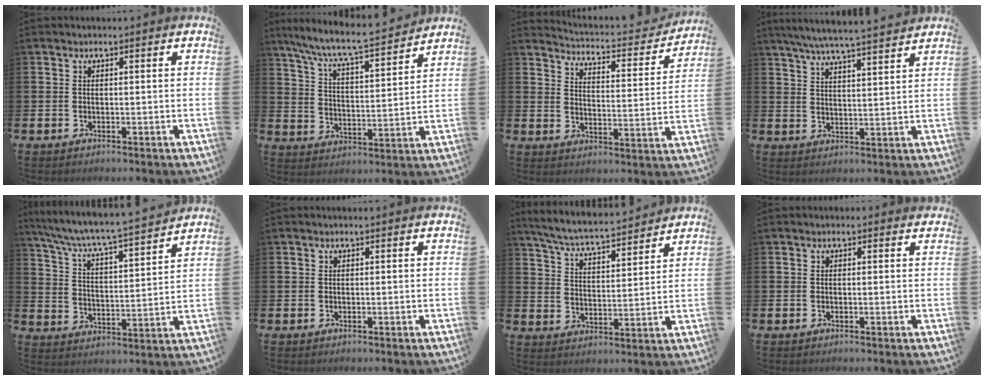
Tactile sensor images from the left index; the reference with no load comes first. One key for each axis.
{"total": 8.2, "fx": 7.6, "fy": 0.4, "fz": 3.0, "tx": -0.086, "ty": -0.059, "tz": 0.128}
{"total": 3.9, "fx": 3.8, "fy": 0.6, "fz": 0.7, "tx": -0.028, "ty": -0.039, "tz": 0.055}
{"total": 6.3, "fx": 6.0, "fy": -0.2, "fz": 1.9, "tx": -0.046, "ty": -0.038, "tz": 0.103}
{"total": 7.0, "fx": 6.6, "fy": 0.1, "fz": 2.2, "tx": -0.068, "ty": -0.058, "tz": 0.108}
{"total": 0.0}
{"total": 6.1, "fx": 5.9, "fy": 0.3, "fz": 1.6, "tx": -0.056, "ty": -0.043, "tz": 0.100}
{"total": 0.0}